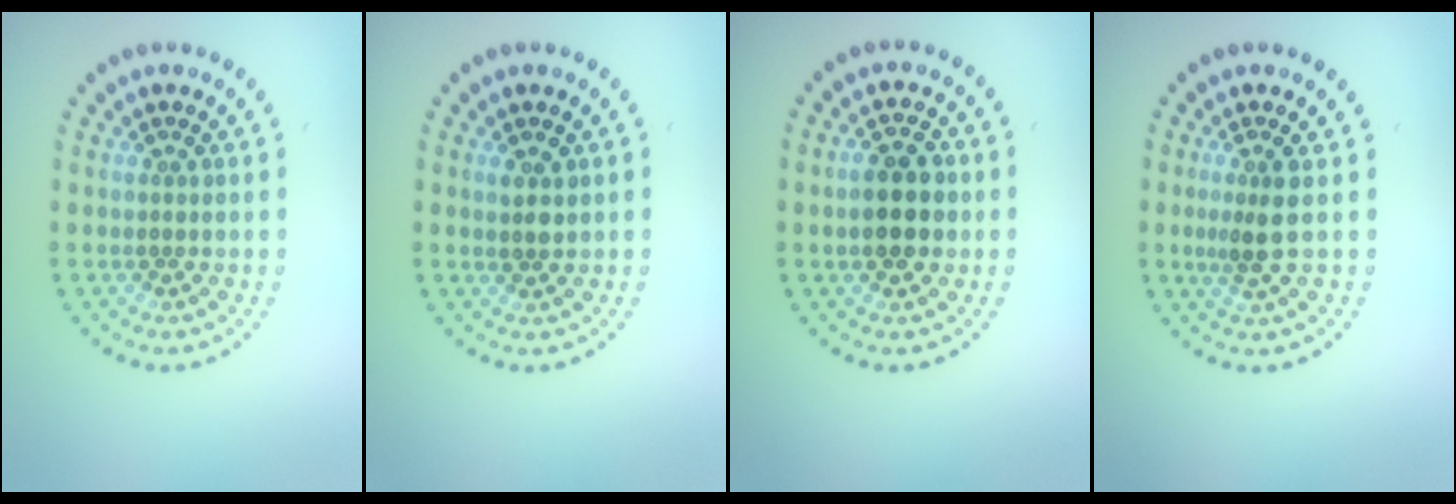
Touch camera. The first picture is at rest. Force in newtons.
{"total": 1.4, "press": 1.3, "slide": 0.5}
{"total": 3.6, "press": 3.6, "slide": 0.2}
{"total": 2.3, "press": 1.8, "slide": 1.4}